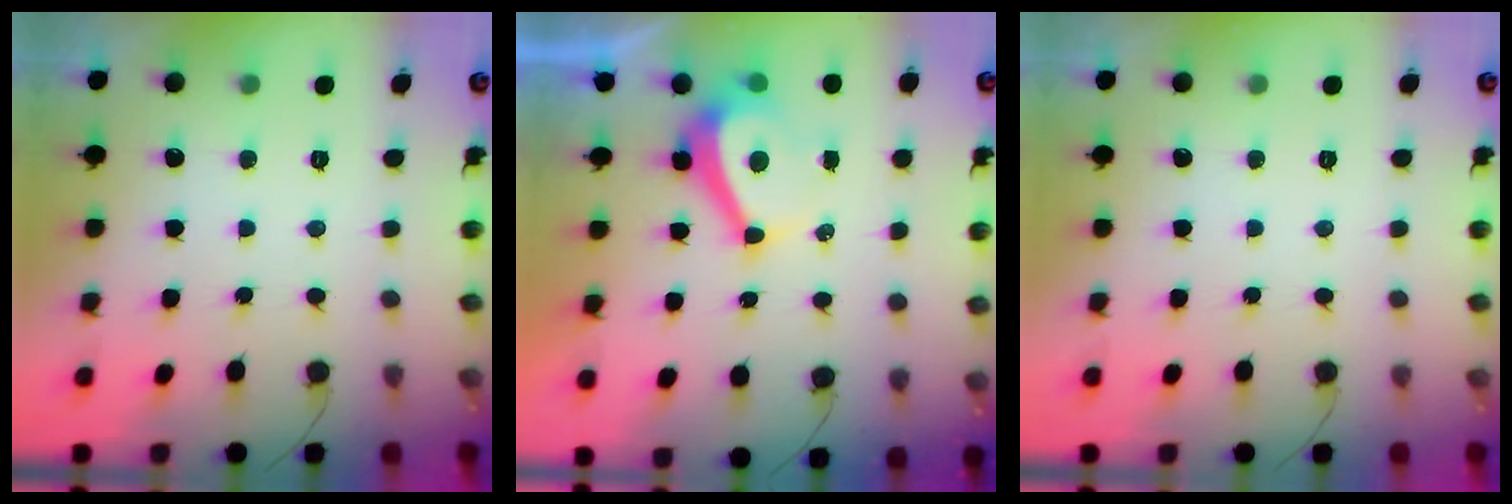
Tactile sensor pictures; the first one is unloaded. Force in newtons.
{"total": 7.2, "press": 7.1, "slide": 0.7}
{"total": 0.0}